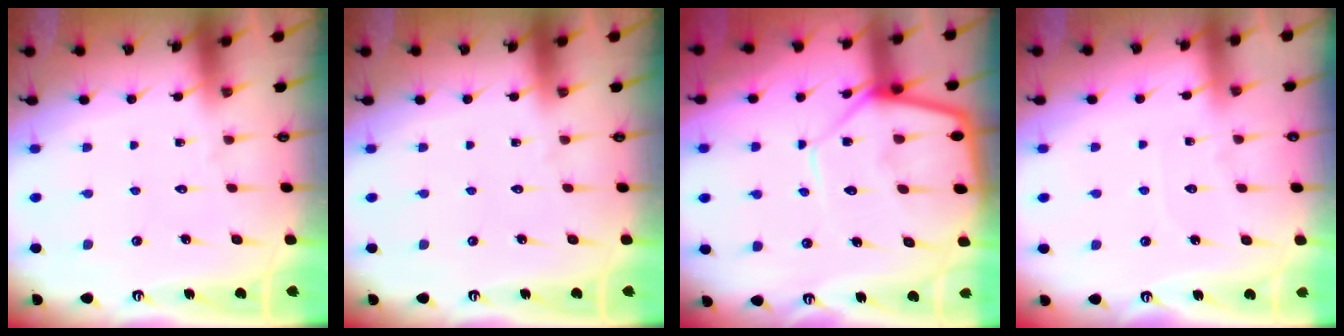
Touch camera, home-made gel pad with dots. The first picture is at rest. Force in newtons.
{"total": 0.0}
{"total": 11.7, "press": 11.6, "slide": 1.2}
{"total": 2.4, "press": 2.4, "slide": 0.3}